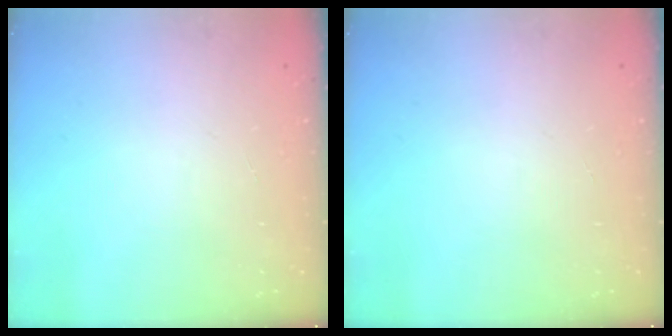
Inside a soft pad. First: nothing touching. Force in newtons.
{"total": 0.0}